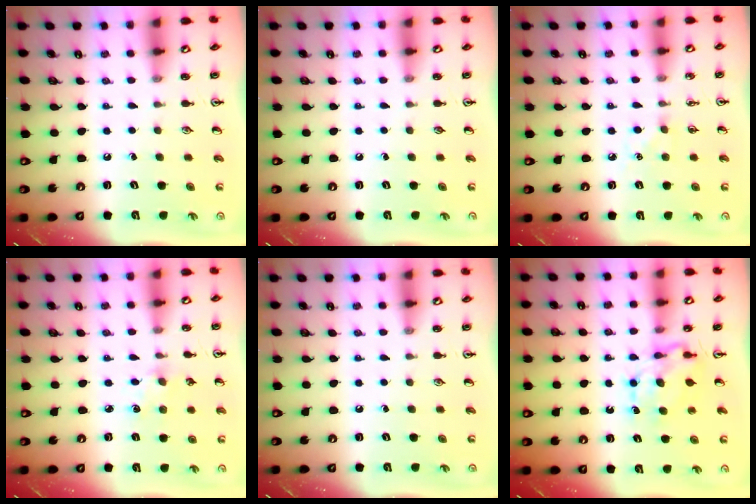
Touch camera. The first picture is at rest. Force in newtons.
{"total": 0.0}
{"total": 5.5, "press": 5.5, "slide": 0.5}
{"total": 4.5, "press": 4.4, "slide": 0.6}
{"total": 0.0}
{"total": 6.7, "press": 6.7, "slide": 0.5}